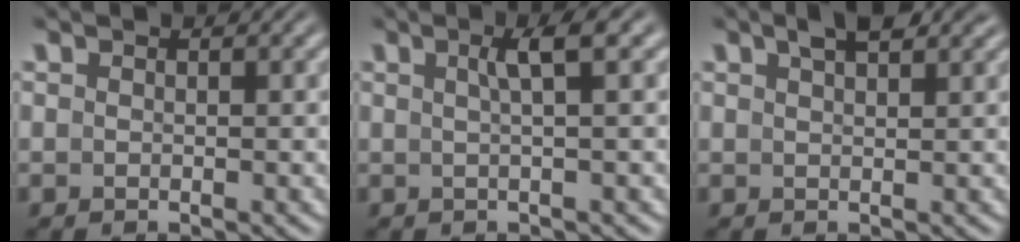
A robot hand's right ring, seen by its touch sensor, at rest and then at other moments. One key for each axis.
{"total": 2.3, "fx": 0.5, "fy": -0.7, "fz": 2.2, "tx": -0.035, "ty": 0.009, "tz": 0.011}
{"total": 2.4, "fx": 1.7, "fy": 0.2, "fz": 1.7, "tx": -0.016, "ty": 0.006, "tz": 0.029}